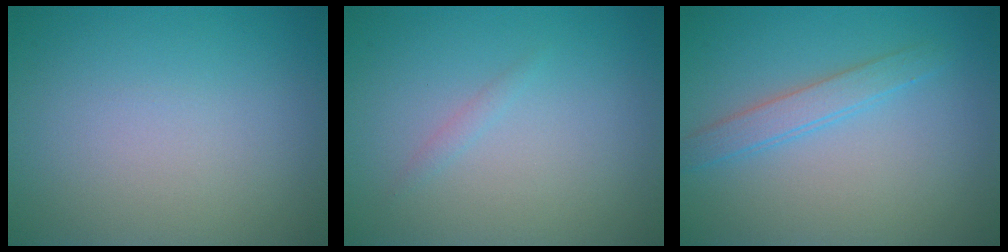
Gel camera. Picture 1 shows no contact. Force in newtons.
{"total": 0.6, "press": 0.6, "slide": 0.0}
{"total": 1.7, "press": 1.7, "slide": 0.1}